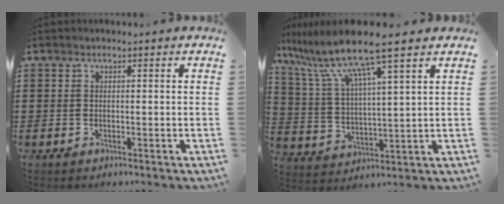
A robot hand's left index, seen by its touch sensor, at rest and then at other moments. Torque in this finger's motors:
{"motor_torque": [2.14, 0.00, 0.63, 0.21]}